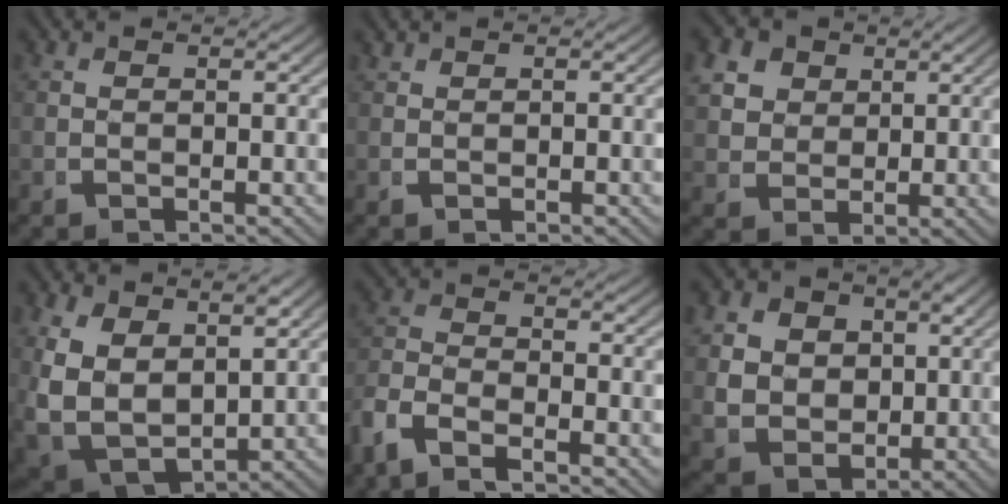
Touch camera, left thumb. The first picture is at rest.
{"total": 0.6, "force": [0.4, 0.4, 0.2], "torque": [-0.004, -0.002, 0.013]}
{"total": 6.7, "force": [2.3, 5.4, 3.2], "torque": [-0.082, -0.014, 0.049]}
{"total": 10.5, "force": [-0.6, 8.3, 6.4], "torque": [-0.197, -0.061, 0.016]}
{"total": 5.8, "force": [-2.8, 3.7, 3.4], "torque": [-0.091, -0.019, -0.047]}
{"total": 9.7, "force": [0.2, 8.0, 5.4], "torque": [-0.131, -0.050, 0.024]}